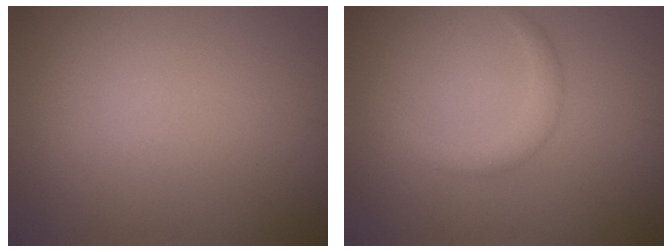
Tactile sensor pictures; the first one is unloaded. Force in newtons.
{"total": 1.9, "press": 1.9, "slide": 0.1}